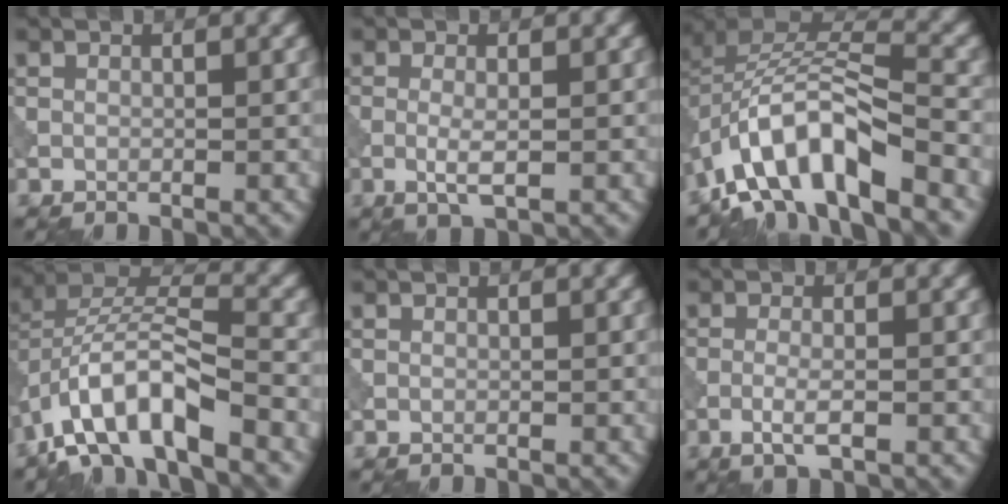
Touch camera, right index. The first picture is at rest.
{"total": 2.1, "force": [-0.4, 0.5, 2.0], "torque": [-0.041, -0.002, -0.011]}
{"total": 10.8, "force": [-6.0, 4.3, 8.0], "torque": [-0.139, 0.009, -0.121]}
{"total": 9.8, "force": [-5.5, 3.6, 7.2], "torque": [-0.129, 0.012, -0.108]}
{"total": 0.0}
{"total": 2.2, "force": [-0.9, 0.5, 2.0], "torque": [-0.041, 0.000, -0.022]}